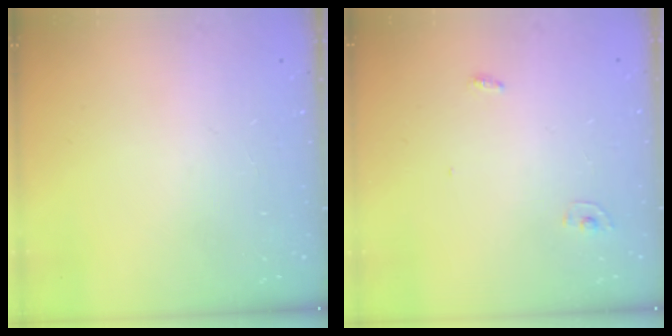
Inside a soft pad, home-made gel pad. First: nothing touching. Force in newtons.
{"total": 2.8, "press": 2.8, "slide": 0.1}